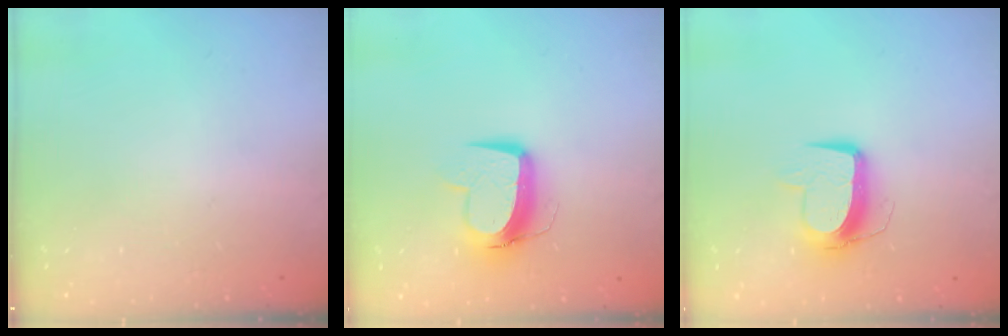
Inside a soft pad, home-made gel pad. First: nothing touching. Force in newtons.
{"total": 11.8, "press": 11.7, "slide": 1.2}
{"total": 10.9, "press": 10.9, "slide": 0.7}